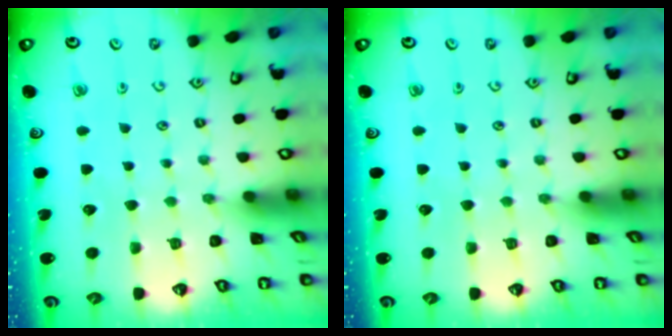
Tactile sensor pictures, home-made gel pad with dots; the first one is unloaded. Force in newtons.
{"total": 0.0}